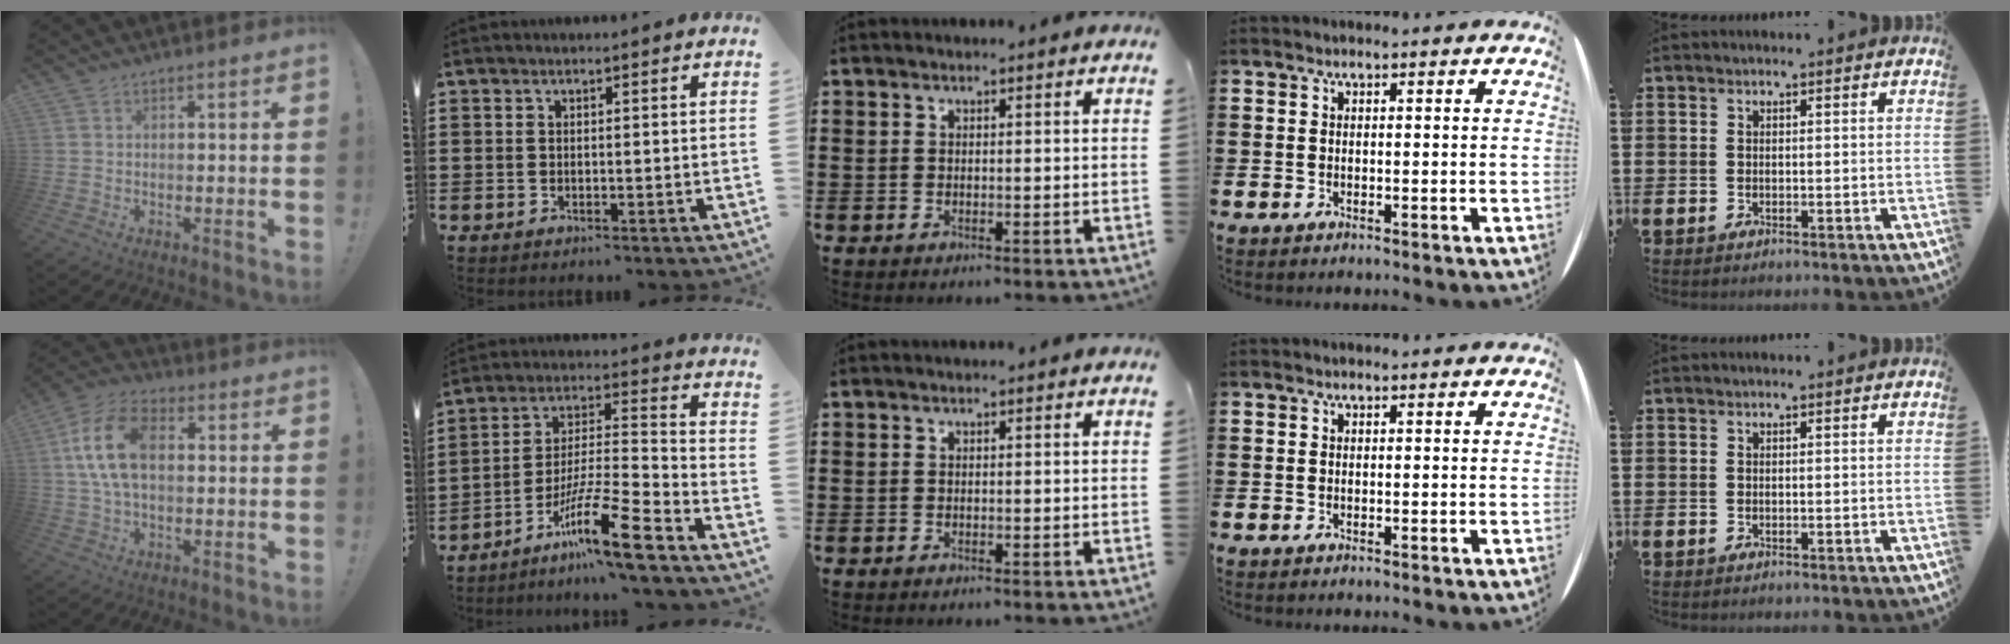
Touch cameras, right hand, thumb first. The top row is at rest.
{"thumb": {"total": 14.6, "force": [2.5, 8.9, 11.3], "torque": [-0.213, 0.005, 0.044]}, "index": {"total": 13.1, "force": [-9.4, 0.7, 9.1], "torque": [-0.169, 0.005, -0.179]}}